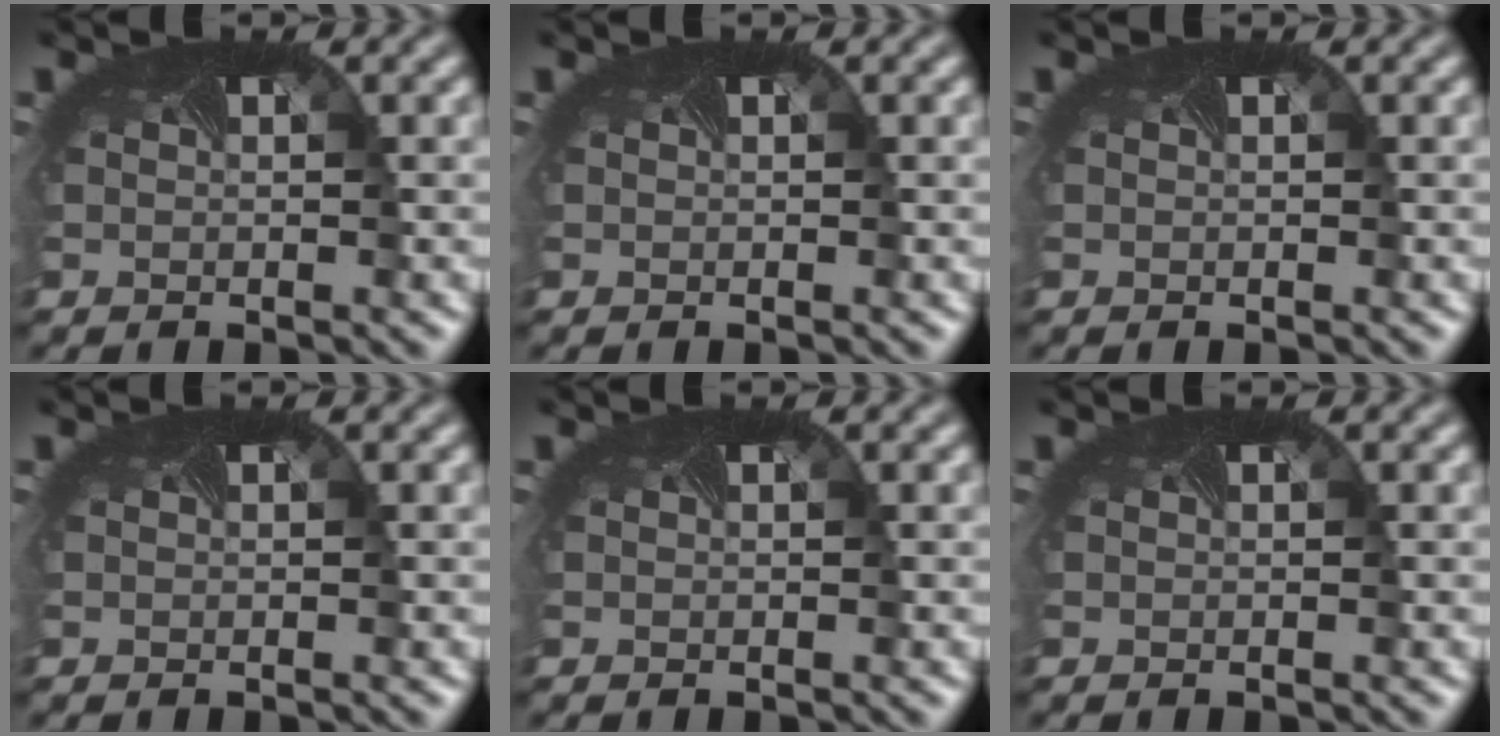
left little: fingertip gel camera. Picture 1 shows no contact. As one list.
[{"total": 0.0}, {"total": 0.0}, {"total": 0.0}, {"total": 0.0}, {"total": 0.0}]